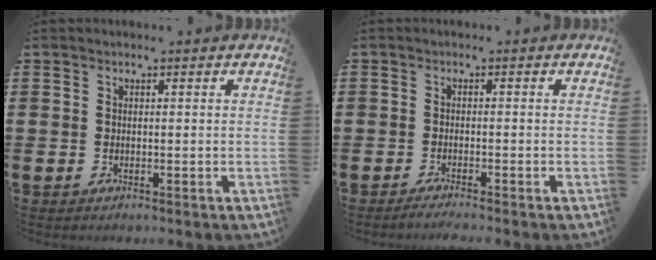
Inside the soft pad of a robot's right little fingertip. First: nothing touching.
{"total": 1.1, "force": [-1.0, -0.1, 0.6], "torque": [-0.008, -0.002, -0.019]}